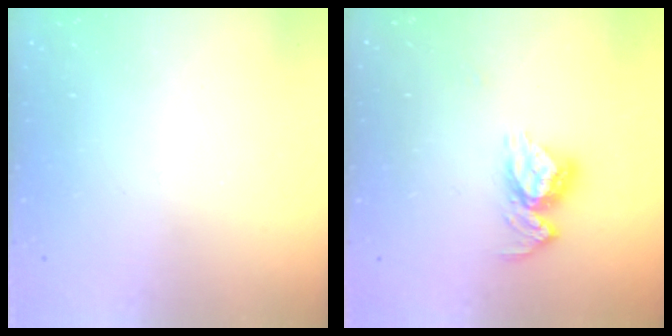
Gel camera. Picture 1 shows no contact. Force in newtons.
{"total": 10.0, "press": 10.0, "slide": 0.8}